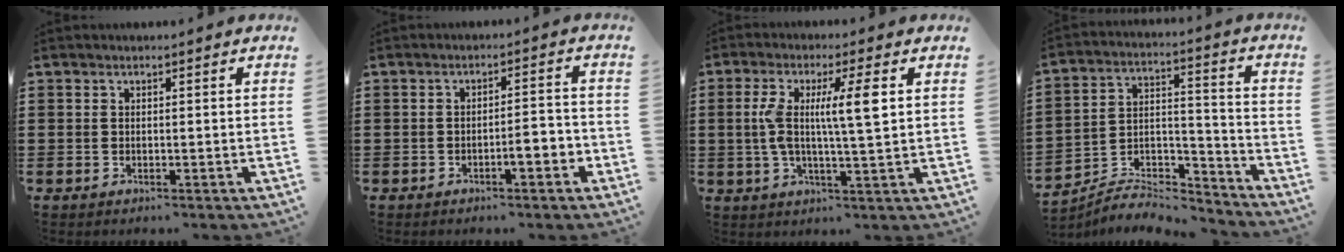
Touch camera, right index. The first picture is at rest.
{"total": 3.6, "force": [-1.6, 0.8, 3.2], "torque": [-0.054, 0.004, -0.031]}
{"total": 8.2, "force": [1.4, 1.2, 8.0], "torque": [-0.154, -0.003, 0.019]}
{"total": 6.1, "force": [-5.8, 1.6, 1.1], "torque": [-0.020, 0.007, -0.114]}